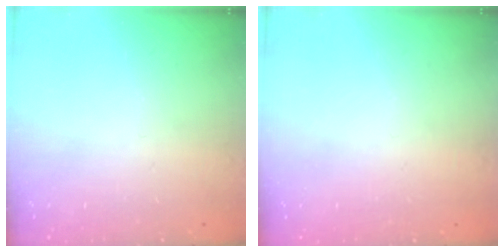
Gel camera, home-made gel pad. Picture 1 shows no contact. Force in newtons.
{"total": 0.7, "press": 0.7, "slide": 0.1}